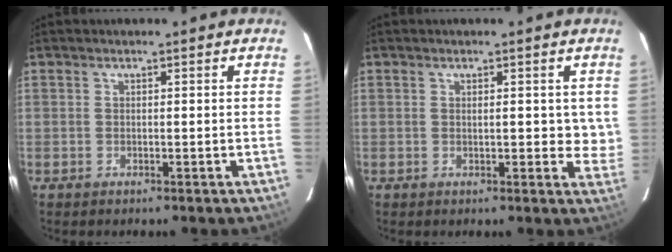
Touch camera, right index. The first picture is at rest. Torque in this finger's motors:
{"motor_torque": [-0.14, -0.05, 0.06, 0.00]}